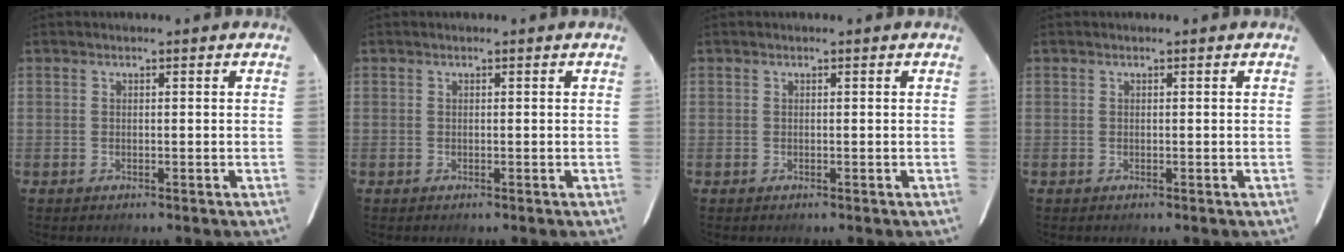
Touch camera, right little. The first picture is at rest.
{"total": 0.0}
{"total": 0.0}
{"total": 0.0}